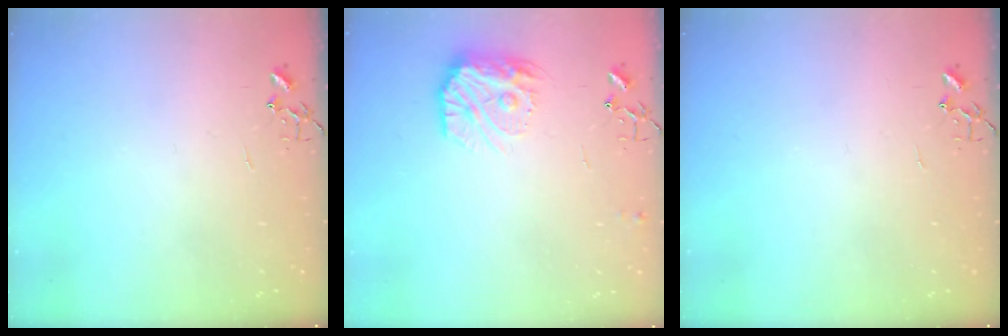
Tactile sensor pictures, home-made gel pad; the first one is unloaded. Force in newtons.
{"total": 13.2, "press": 13.2, "slide": 0.9}
{"total": 0.0}